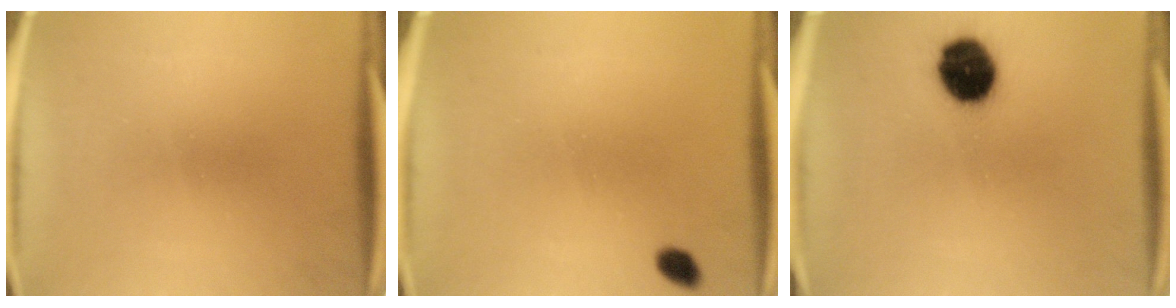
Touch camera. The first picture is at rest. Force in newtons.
{"total": 2.0}
{"total": 12.2}